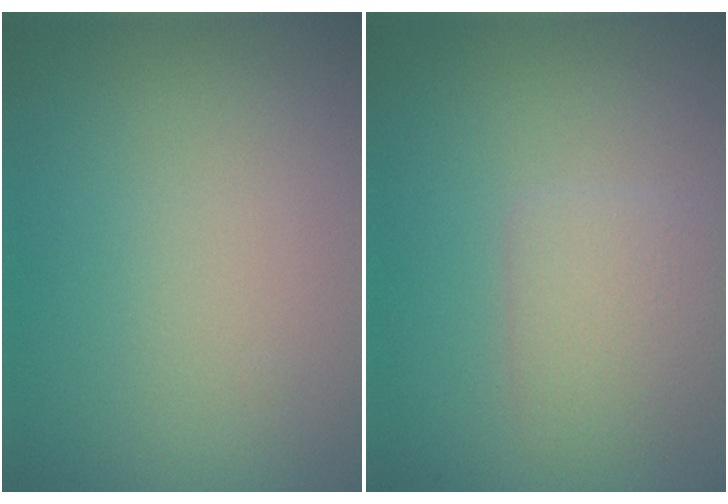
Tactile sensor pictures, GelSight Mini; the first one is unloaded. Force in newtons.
{"total": 2.2, "press": 2.2, "slide": 0.1}